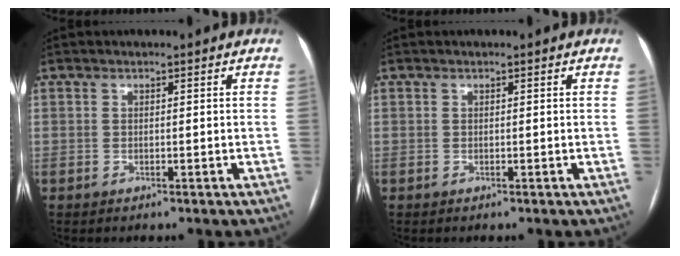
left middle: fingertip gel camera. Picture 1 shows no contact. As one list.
[{"total": 0.0}]